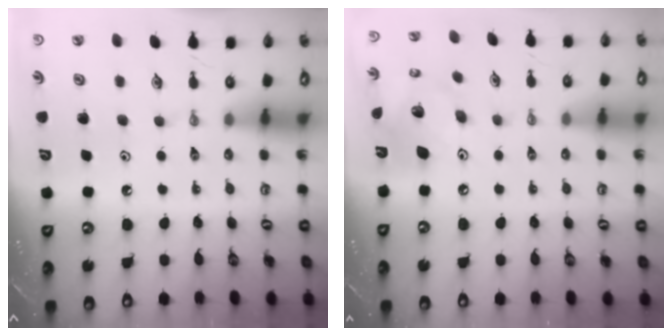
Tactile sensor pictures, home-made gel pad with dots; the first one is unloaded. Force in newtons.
{"total": 14.3, "press": 14.2, "slide": 1.7}